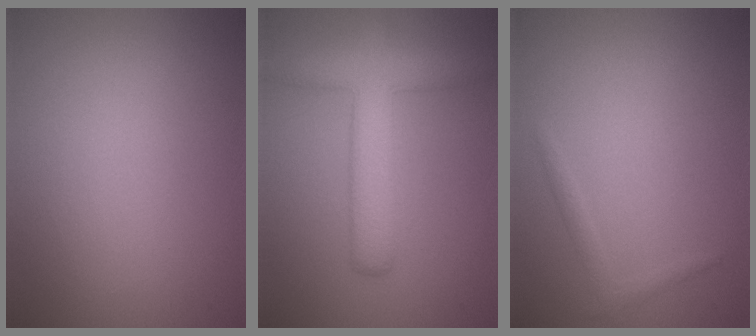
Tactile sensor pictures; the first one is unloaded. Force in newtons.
{"total": 5.6, "press": 5.6, "slide": 0.1}
{"total": 1.0, "press": 1.0, "slide": 0.0}